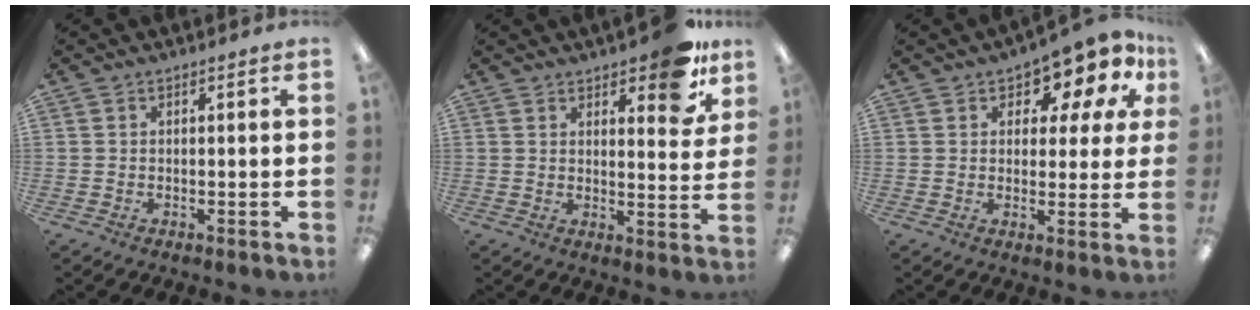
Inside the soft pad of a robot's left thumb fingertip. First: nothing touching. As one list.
[{"total": 10.9, "force": [7.8, 4.0, 6.5], "torque": [-0.074, -0.046, 0.131]}, {"total": 9.5, "force": [6.6, 4.4, 5.2], "torque": [-0.072, -0.042, 0.114]}]